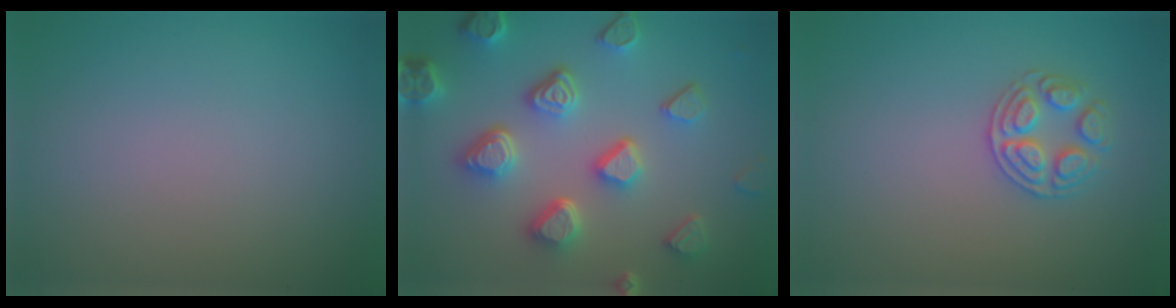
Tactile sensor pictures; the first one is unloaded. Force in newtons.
{"total": 6.7, "press": 5.3, "slide": 4.0}
{"total": 2.6, "press": 2.6, "slide": 0.4}